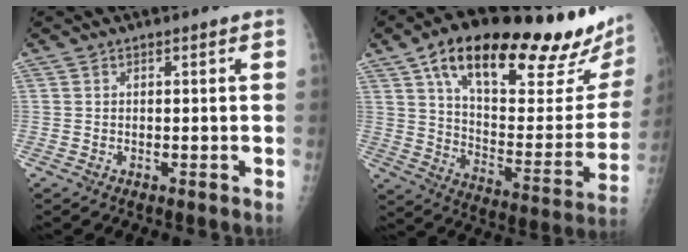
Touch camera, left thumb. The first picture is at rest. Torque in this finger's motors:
{"motor_torque": [2.02, 2.02, 1.46, -1.31, 0.36]}